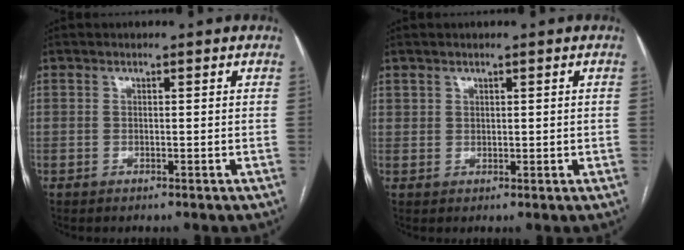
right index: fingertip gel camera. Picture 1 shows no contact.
{"total": 1.1, "force": [0.7, 0.9, 0.2], "torque": [0.007, 0.000, 0.010]}